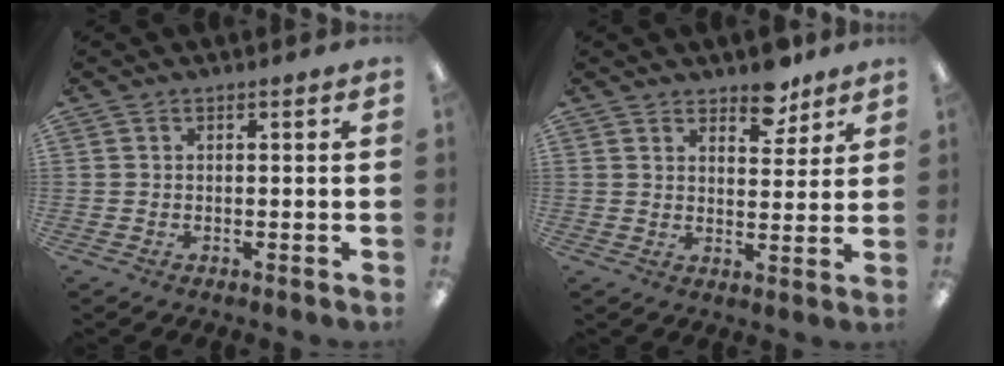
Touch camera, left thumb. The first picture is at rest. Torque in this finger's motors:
{"motor_torque": [1.26, 0.86, 0.77, -0.72, 0.01]}